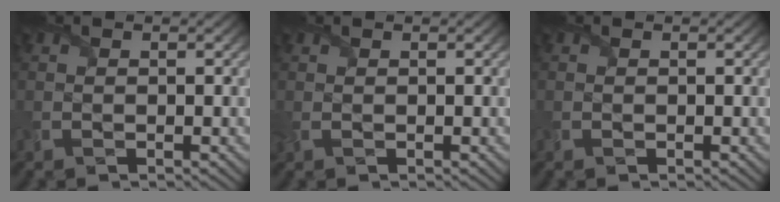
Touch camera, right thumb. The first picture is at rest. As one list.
[{"total": 0.7, "force": [0.2, 0.4, 0.6], "torque": [-0.021, 0.003, 0.004]}, {"total": 0.0}]